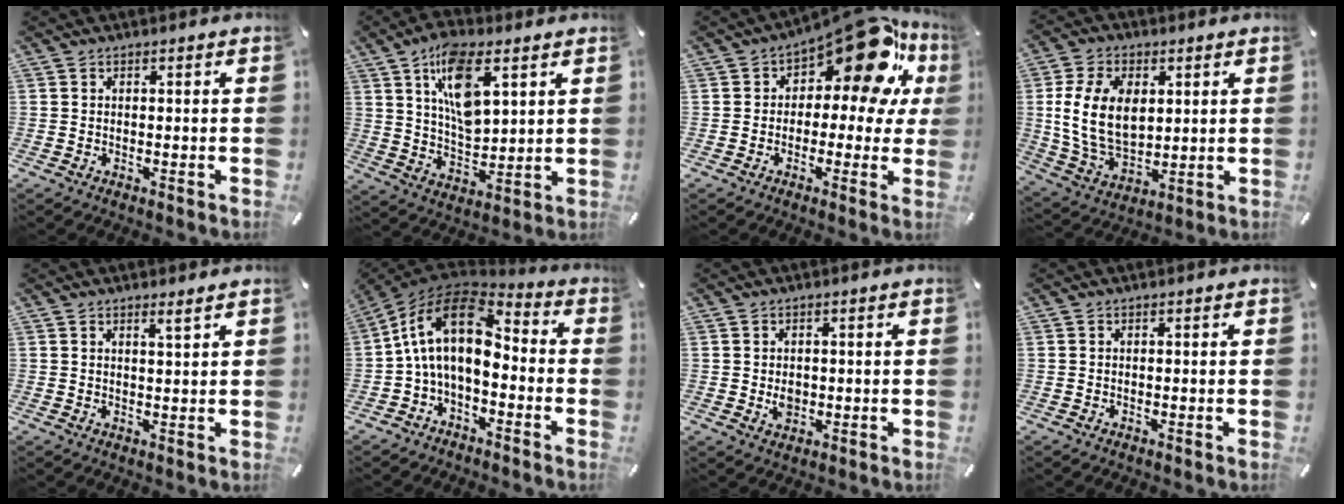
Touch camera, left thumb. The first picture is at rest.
{"total": 13.5, "force": [6.6, 6.8, 9.7], "torque": [-0.176, -0.015, 0.116]}
{"total": 18.4, "force": [9.5, 8.9, 13.0], "torque": [-0.167, -0.074, 0.157]}
{"total": 14.2, "force": [2.6, 9.9, 9.9], "torque": [-0.223, 0.004, 0.044]}
{"total": 2.2, "force": [1.8, -0.1, 1.2], "torque": [-0.026, -0.005, 0.032]}
{"total": 15.8, "force": [0.9, 9.3, 12.7], "torque": [-0.264, 0.005, 0.014]}
{"total": 3.0, "force": [-0.1, 2.6, 1.5], "torque": [-0.020, 0.000, -0.002]}
{"total": 0.0}